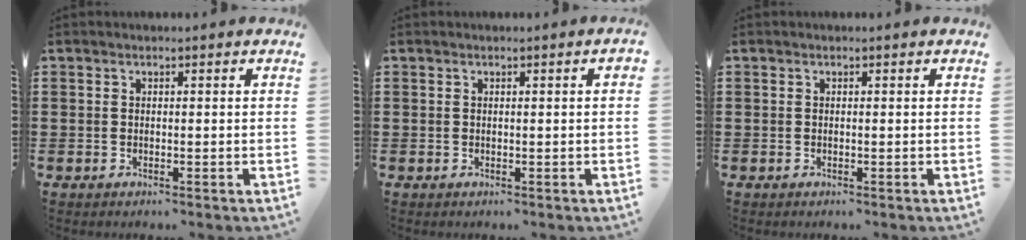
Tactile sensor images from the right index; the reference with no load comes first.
{"total": 0.6, "force": [0.0, -0.1, 0.6], "torque": [-0.009, -0.003, 0.000]}
{"total": 0.0}